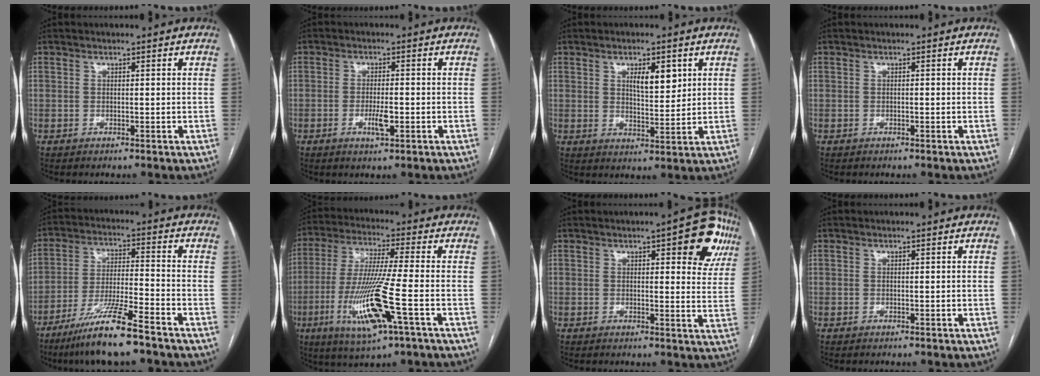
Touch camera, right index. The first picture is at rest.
{"total": 3.2, "force": [-1.2, 0.6, 2.9], "torque": [-0.055, -0.002, -0.018]}
{"total": 5.5, "force": [2.3, 1.8, 4.6], "torque": [-0.078, -0.002, 0.041]}
{"total": 0.0}
{"total": 11.7, "force": [-8.4, 0.0, 8.2], "torque": [-0.160, -0.032, -0.155]}
{"total": 14.5, "force": [-5.0, 0.1, 13.6], "torque": [-0.281, -0.024, -0.094]}
{"total": 9.5, "force": [4.5, 2.6, 7.9], "torque": [-0.079, 0.003, 0.044]}
{"total": 0.0}